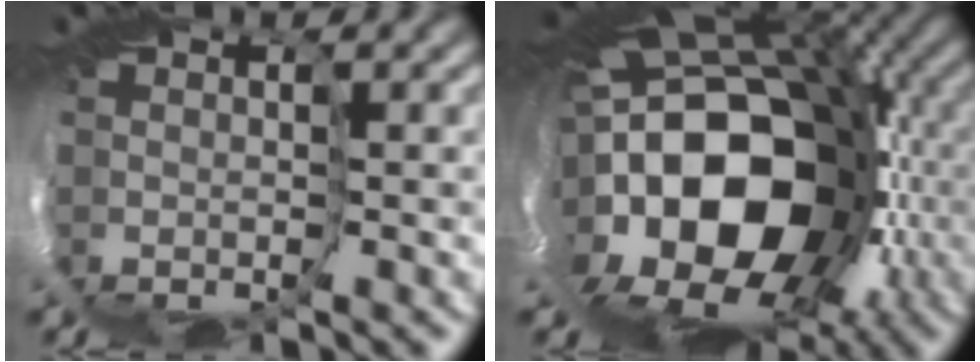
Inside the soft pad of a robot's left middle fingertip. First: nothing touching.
{"total": 17.1, "force": [-4.4, 11.8, 11.5], "torque": [-0.217, -0.003, -0.115]}